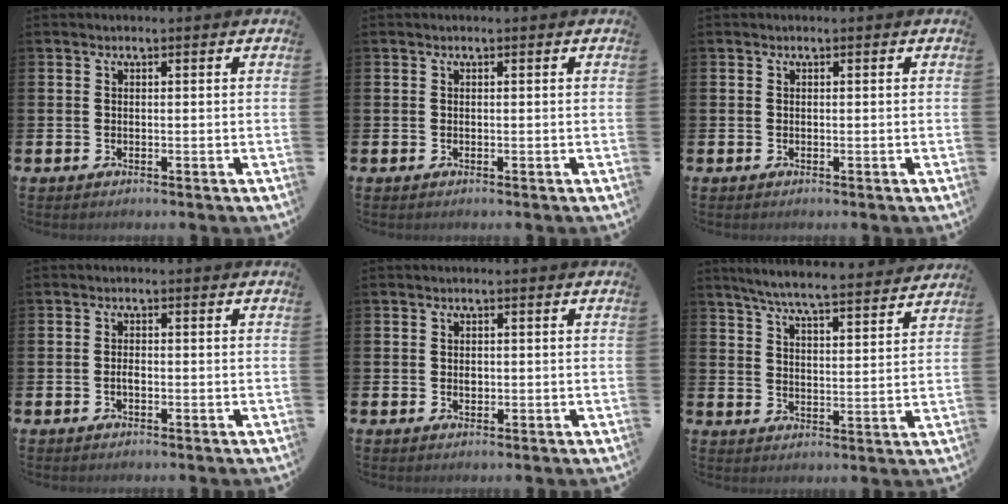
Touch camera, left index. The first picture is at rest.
{"total": 0.0}
{"total": 0.0}
{"total": 1.1, "force": [-0.3, 0.5, 0.9], "torque": [-0.016, -0.001, -0.007]}
{"total": 0.9, "force": [0.1, 0.7, 0.6], "torque": [-0.003, 0.001, 0.000]}
{"total": 6.4, "force": [6.1, -0.1, 1.9], "torque": [-0.056, -0.044, 0.105]}